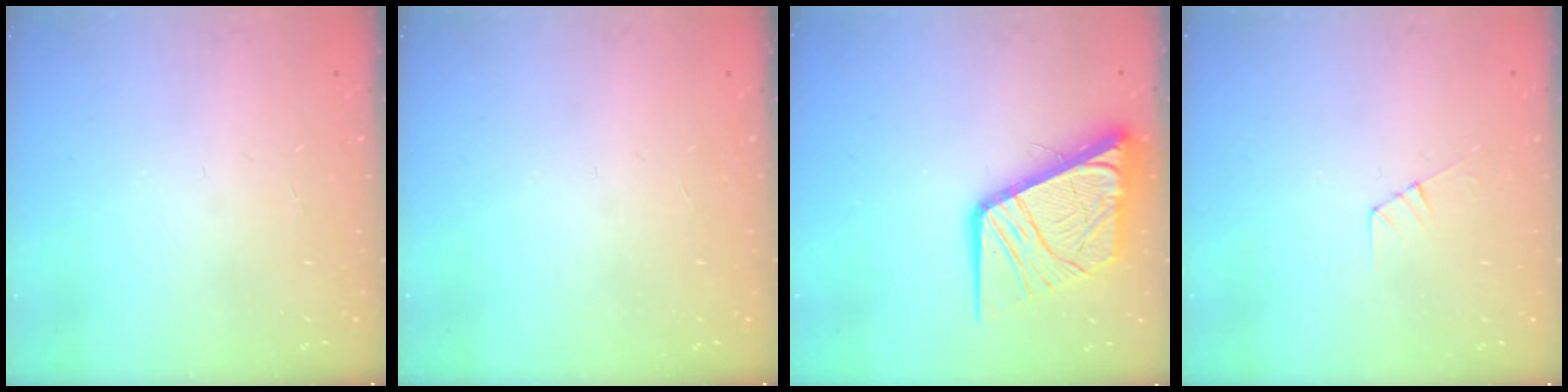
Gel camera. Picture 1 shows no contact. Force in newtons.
{"total": 0.0}
{"total": 16.5, "press": 16.4, "slide": 2.0}
{"total": 4.7, "press": 4.7, "slide": 0.5}